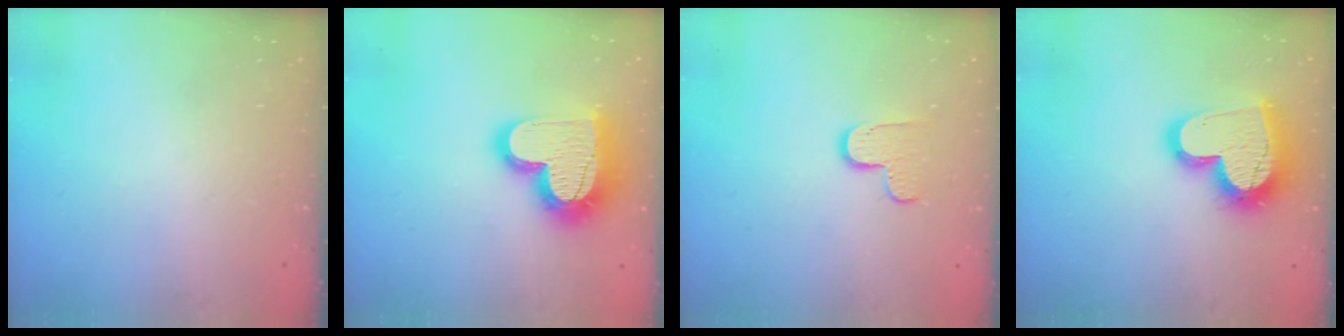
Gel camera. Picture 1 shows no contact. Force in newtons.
{"total": 21.1, "press": 21.1, "slide": 1.5}
{"total": 6.6, "press": 6.5, "slide": 0.4}
{"total": 19.6, "press": 19.6, "slide": 1.8}